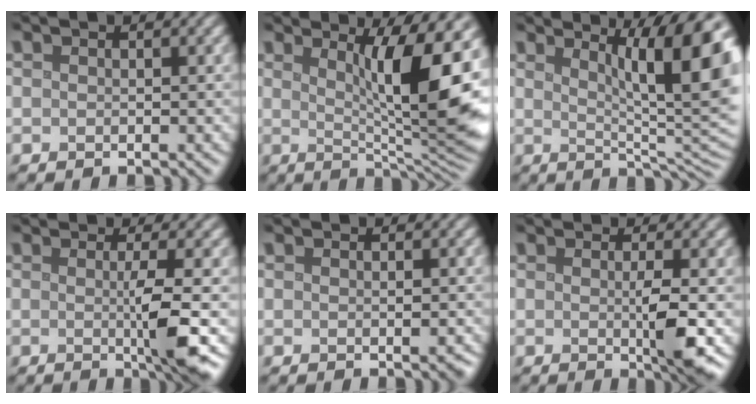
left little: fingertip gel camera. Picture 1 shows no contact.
{"total": 11.0, "force": [2.4, 2.1, 10.5], "torque": [-0.142, -0.002, 0.040]}
{"total": 11.7, "force": [3.8, 2.8, 10.6], "torque": [-0.106, 0.004, 0.055]}
{"total": 4.5, "force": [-0.3, 0.3, 4.5], "torque": [-0.074, -0.007, -0.005]}
{"total": 1.2, "force": [0.0, 0.3, 1.2], "torque": [-0.009, 0.003, -0.002]}
{"total": 3.5, "force": [-0.2, 0.4, 3.5], "torque": [-0.054, -0.005, -0.002]}